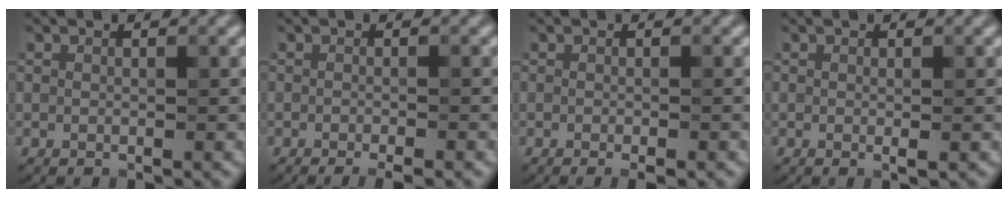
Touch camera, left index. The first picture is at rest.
{"total": 2.1, "force": [-1.3, 0.4, 1.5], "torque": [-0.016, -0.006, -0.021]}
{"total": 1.5, "force": [-0.8, 0.3, 1.3], "torque": [-0.014, -0.007, -0.012]}
{"total": 0.6, "force": [0.0, 0.0, 0.6], "torque": [-0.008, -0.003, -0.001]}